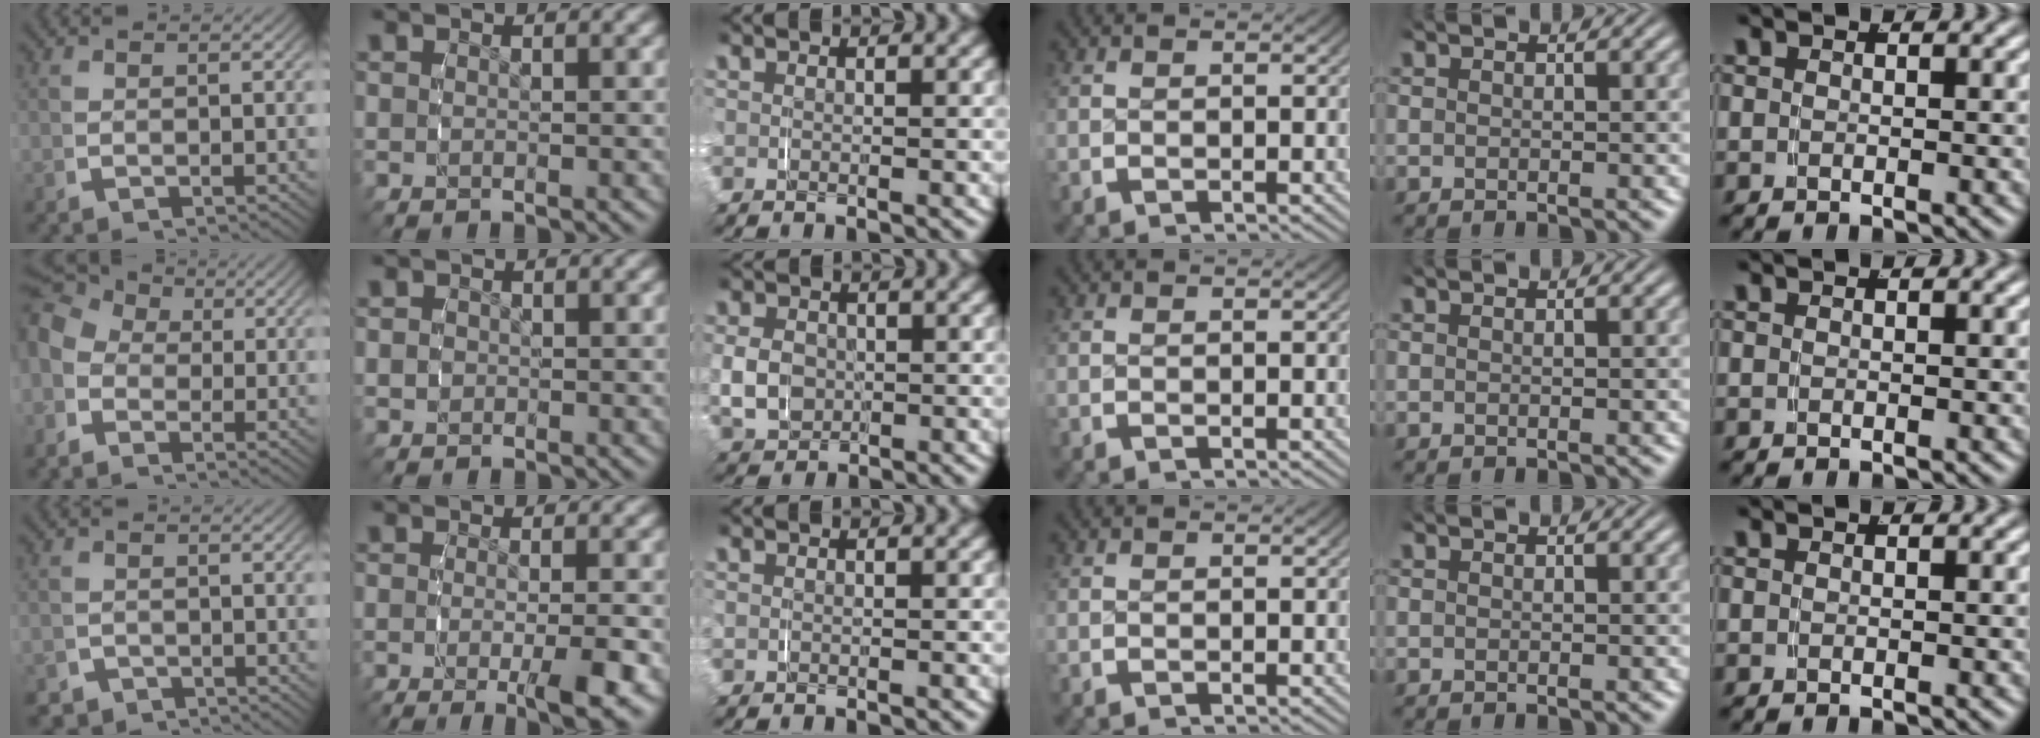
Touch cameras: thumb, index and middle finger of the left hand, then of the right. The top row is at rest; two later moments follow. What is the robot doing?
{"motion": "grasp_and_lifting", "object": "paper towel"}